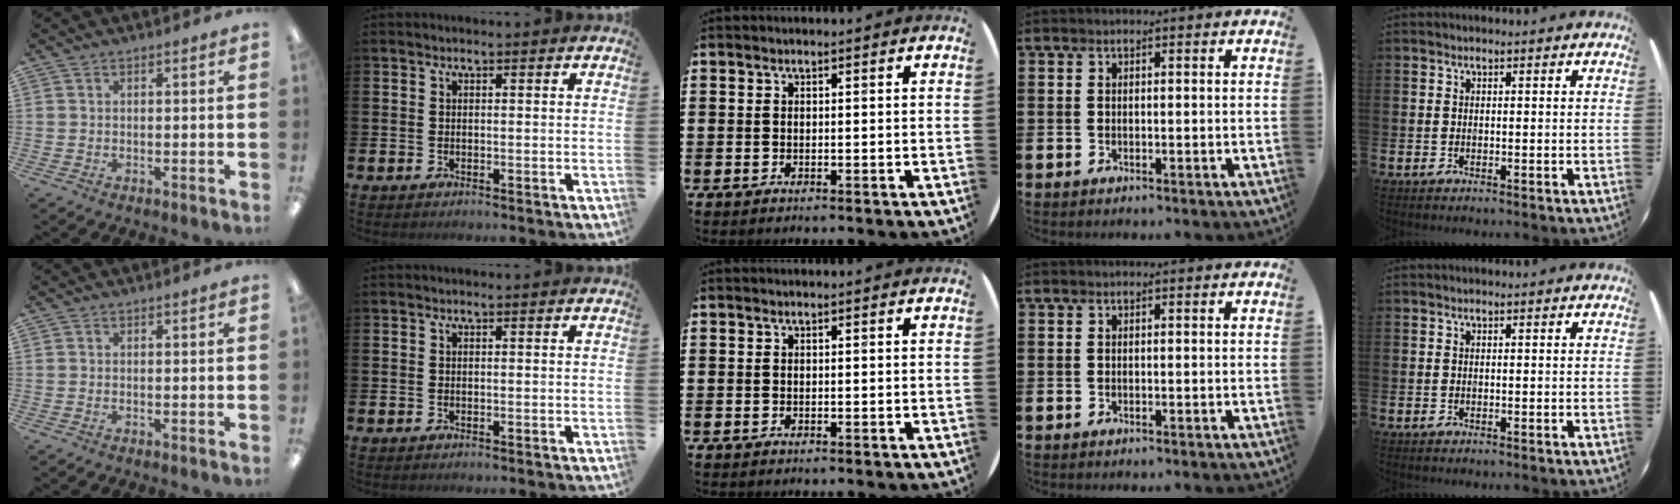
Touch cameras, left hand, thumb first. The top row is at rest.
{}